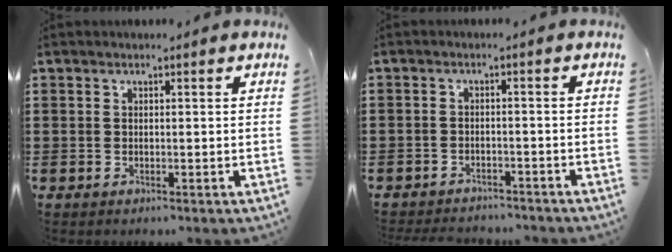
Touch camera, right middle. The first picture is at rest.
{"total": 2.6, "force": [-2.6, 0.5, -0.3], "torque": [-0.001, 0.001, -0.059]}